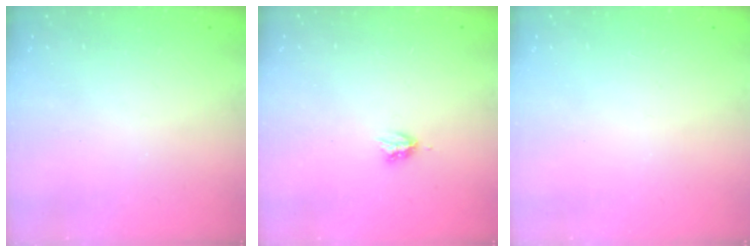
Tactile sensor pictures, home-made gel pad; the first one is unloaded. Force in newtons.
{"total": 2.9, "press": 2.9, "slide": 0.5}
{"total": 1.7, "press": 1.7, "slide": 0.2}